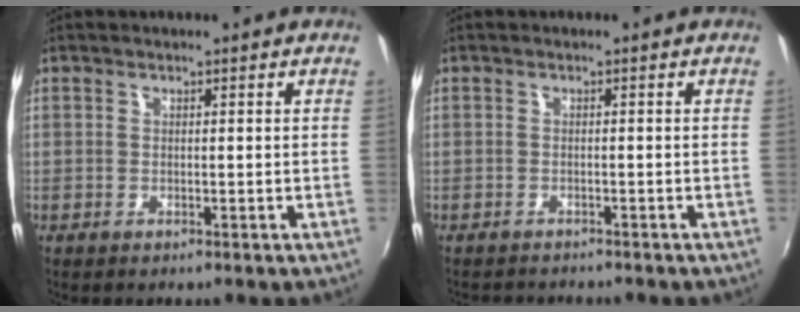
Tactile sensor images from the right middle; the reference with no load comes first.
{"total": 3.0, "force": [-2.9, 0.5, 0.7], "torque": [-0.023, -0.012, -0.046]}